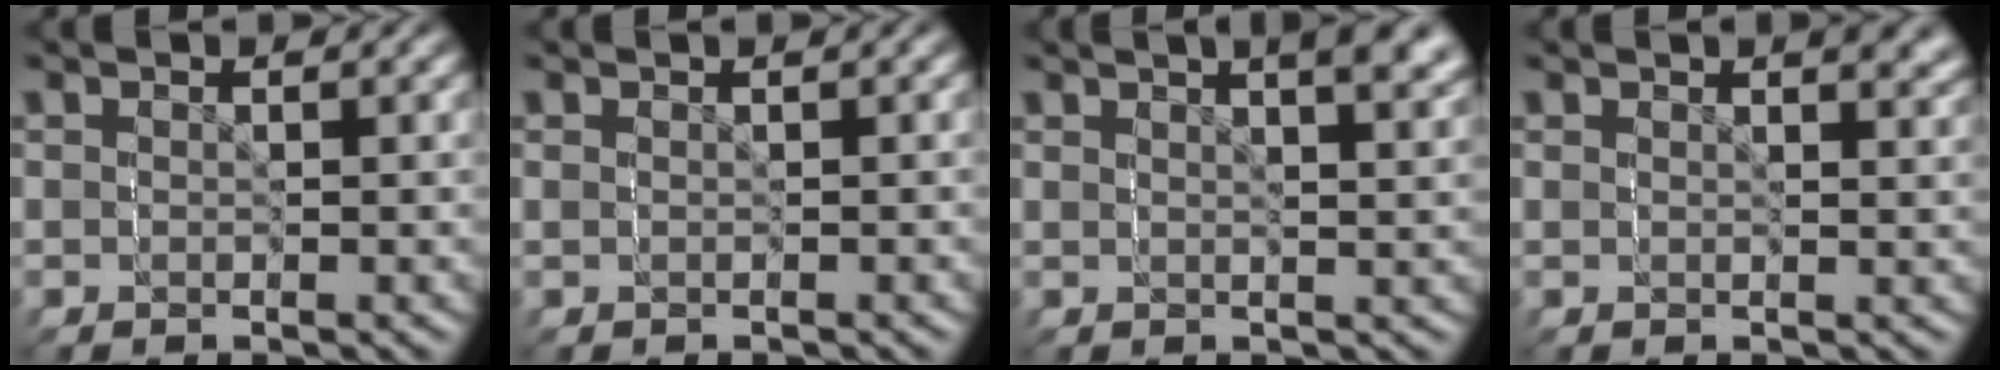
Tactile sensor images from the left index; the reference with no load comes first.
{"total": 0.6, "force": [-0.4, -0.5, 0.1], "torque": [-0.007, 0.003, -0.004]}
{"total": 2.1, "force": [1.4, -0.9, 1.2], "torque": [-0.007, 0.023, 0.018]}
{"total": 1.4, "force": [1.1, -0.7, -0.3], "torque": [0.014, 0.014, 0.010]}